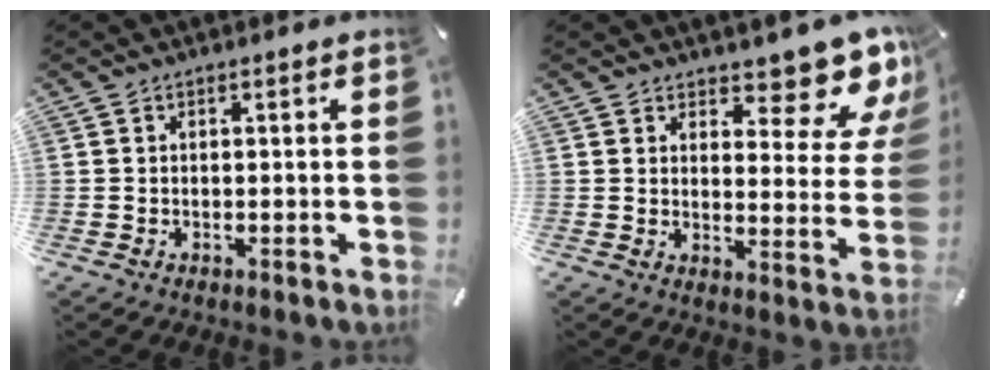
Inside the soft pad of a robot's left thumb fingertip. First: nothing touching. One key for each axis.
{"total": 11.0, "fx": 9.2, "fy": 3.9, "fz": 4.6, "tx": -0.036, "ty": -0.095, "tz": 0.157}